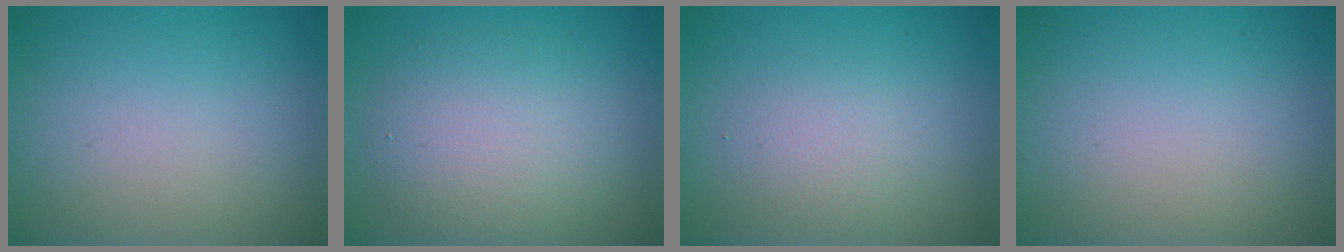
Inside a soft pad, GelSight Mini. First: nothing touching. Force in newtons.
{"total": 5.2, "press": 5.2, "slide": 0.4}
{"total": 2.4, "press": 2.4, "slide": 0.0}
{"total": 0.0}